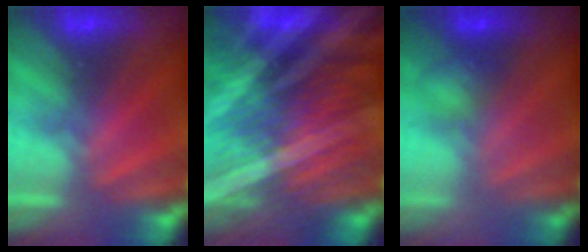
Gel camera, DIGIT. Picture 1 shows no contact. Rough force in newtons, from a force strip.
{"total": 9.3}
{"total": 2.8}